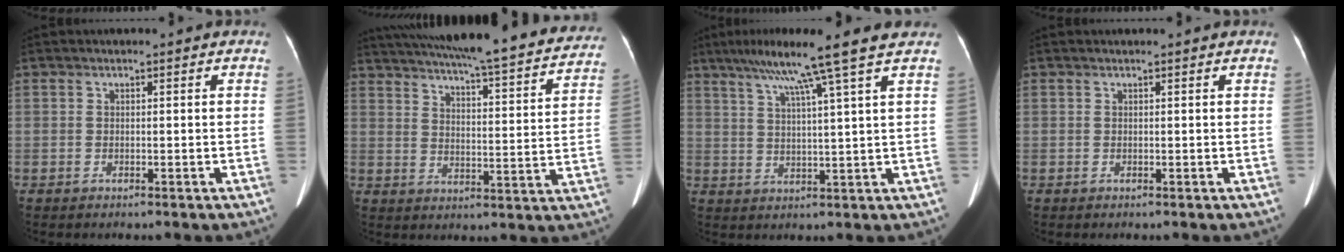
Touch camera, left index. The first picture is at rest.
{"total": 30.2, "force": [26.8, 3.8, 13.4], "torque": [-0.219, -0.039, 0.335]}
{"total": 10.0, "force": [6.9, -2.3, 6.9], "torque": [-0.112, 0.017, 0.105]}
{"total": 0.6, "force": [0.6, 0.0, 0.2], "torque": [-0.002, 0.009, 0.012]}